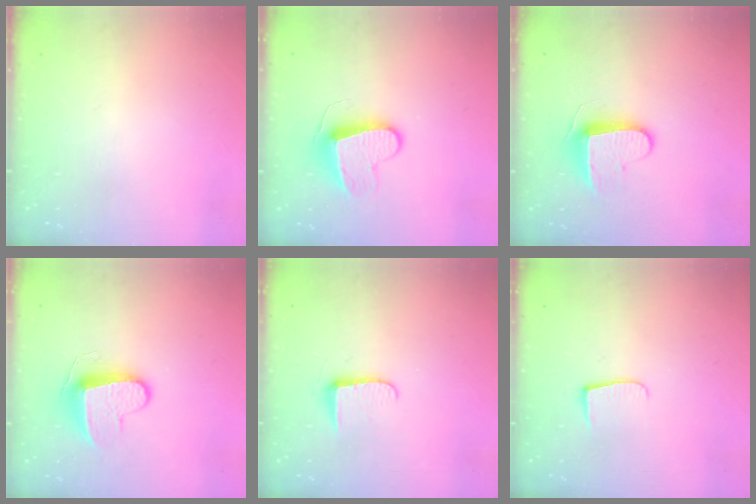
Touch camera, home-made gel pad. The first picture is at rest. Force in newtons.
{"total": 9.4, "press": 9.4, "slide": 0.4}
{"total": 8.7, "press": 8.7, "slide": 0.6}
{"total": 9.5, "press": 9.5, "slide": 0.1}
{"total": 5.6, "press": 5.6, "slide": 0.7}
{"total": 5.2, "press": 5.2, "slide": 0.7}